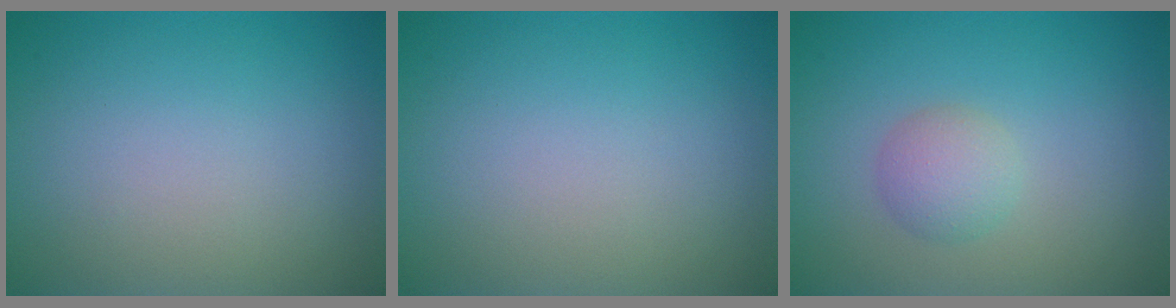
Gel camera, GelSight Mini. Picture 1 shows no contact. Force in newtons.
{"total": 0.0}
{"total": 2.2, "press": 2.2, "slide": 0.2}